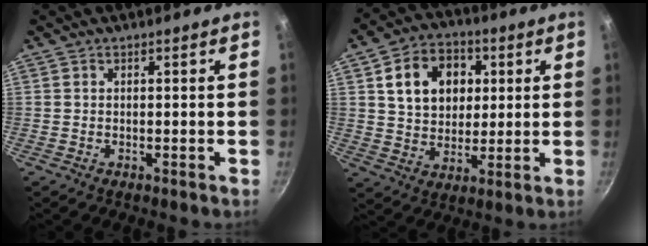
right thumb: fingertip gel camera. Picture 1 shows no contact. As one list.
[{"total": 13.8, "force": [3.7, 10.7, 7.9], "torque": [-0.101, 0.004, 0.060]}]